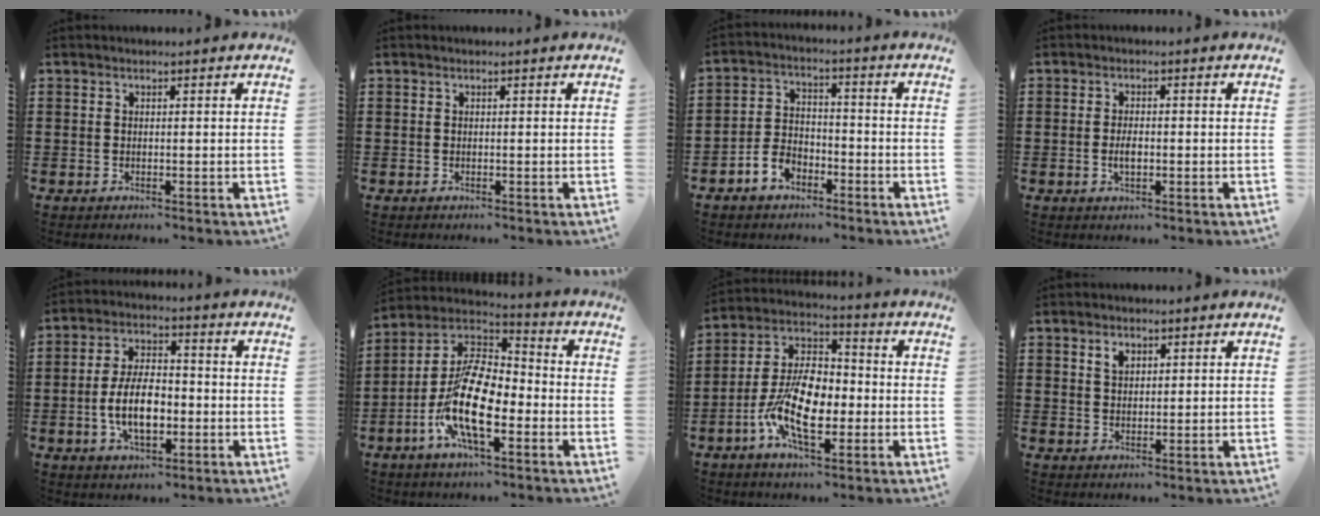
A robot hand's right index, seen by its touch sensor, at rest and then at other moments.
{"total": 0.0}
{"total": 4.8, "force": [-3.1, 3.0, 2.0], "torque": [-0.057, 0.007, -0.066]}
{"total": 2.6, "force": [-0.4, 1.2, 2.2], "torque": [-0.042, 0.002, -0.007]}
{"total": 8.9, "force": [-1.9, 4.5, 7.5], "torque": [-0.155, 0.000, -0.042]}
{"total": 13.9, "force": [-4.9, 5.9, 11.5], "torque": [-0.273, -0.004, -0.101]}
{"total": 11.3, "force": [-3.4, 5.9, 9.0], "torque": [-0.207, 0.002, -0.068]}
{"total": 2.1, "force": [1.3, 1.3, 1.0], "torque": [-0.024, 0.005, 0.024]}